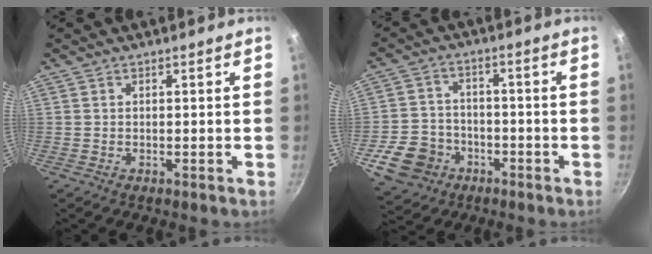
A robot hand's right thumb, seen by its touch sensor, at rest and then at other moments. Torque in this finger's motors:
{"motor_torque": [0.77, 0.22, 0.25, 0.04, 0.03]}